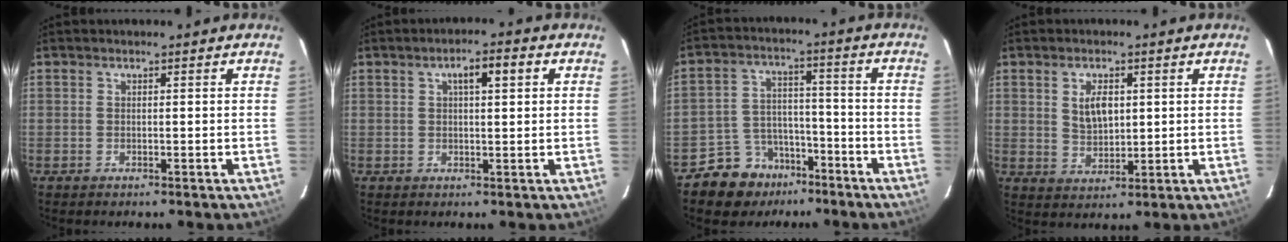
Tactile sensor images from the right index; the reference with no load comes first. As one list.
[{"total": 4.4, "force": [1.4, 1.2, 4.0], "torque": [-0.061, 0.016, 0.025]}, {"total": 9.4, "force": [-6.9, 6.3, 1.1], "torque": [-0.034, 0.040, -0.102]}, {"total": 5.6, "force": [1.6, 3.2, 4.3], "torque": [-0.076, 0.001, 0.036]}]